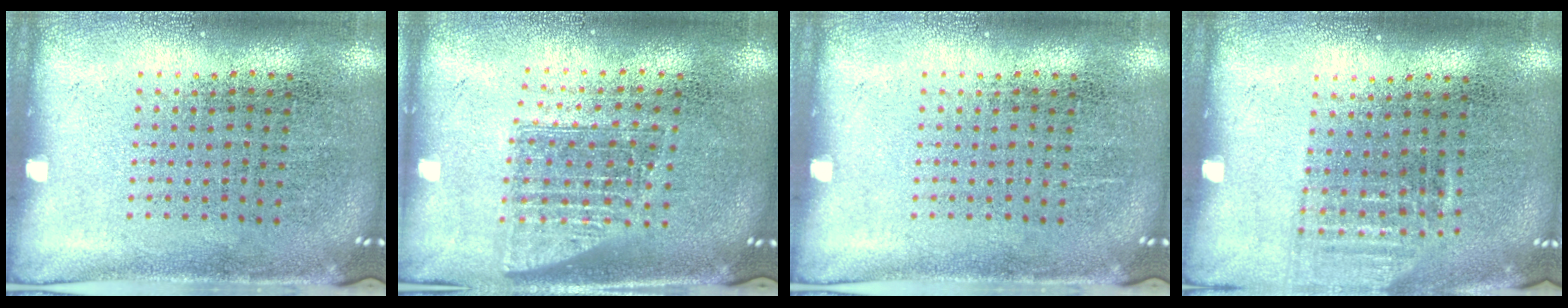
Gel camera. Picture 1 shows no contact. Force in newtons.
{"total": 1.4, "press": 1.2, "slide": 0.8}
{"total": 0.0}
{"total": 1.0, "press": 0.9, "slide": 0.4}